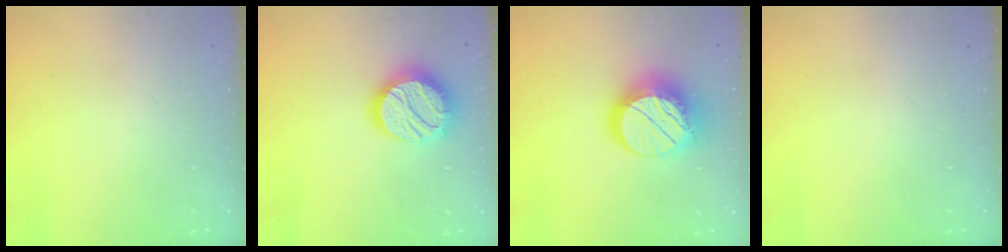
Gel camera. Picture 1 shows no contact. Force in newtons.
{"total": 18.3, "press": 18.2, "slide": 1.0}
{"total": 18.4, "press": 18.3, "slide": 1.5}
{"total": 0.0}